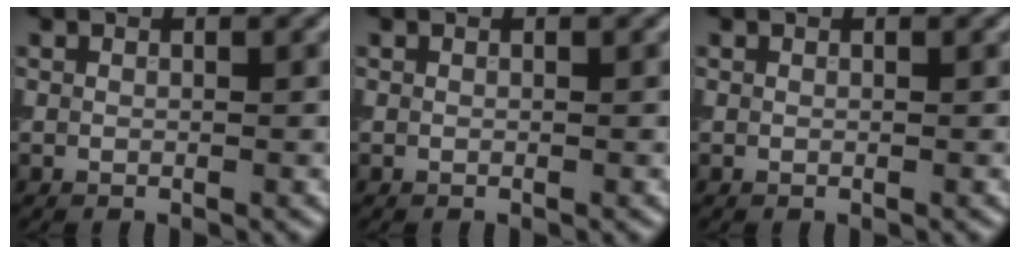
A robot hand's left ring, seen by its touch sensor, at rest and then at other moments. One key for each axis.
{"total": 0.0}
{"total": 0.0}